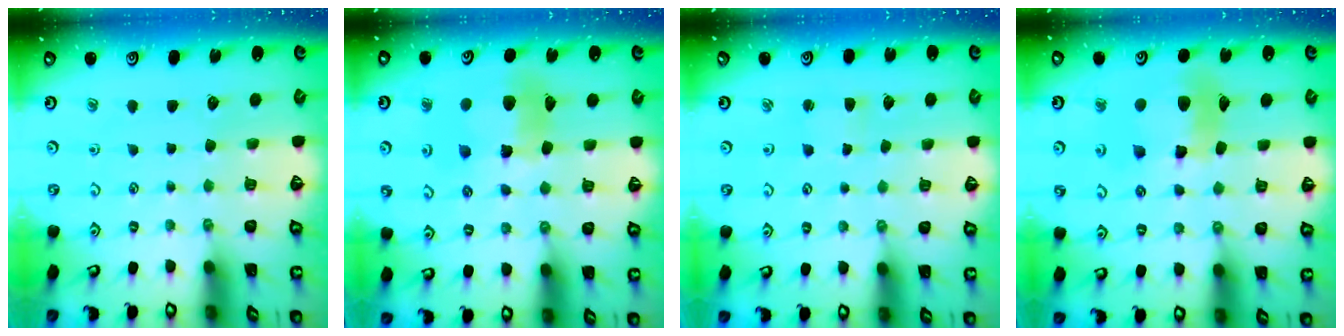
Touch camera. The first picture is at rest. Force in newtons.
{"total": 11.0, "press": 10.9, "slide": 1.4}
{"total": 3.7, "press": 3.7, "slide": 0.3}
{"total": 12.5, "press": 12.4, "slide": 1.7}